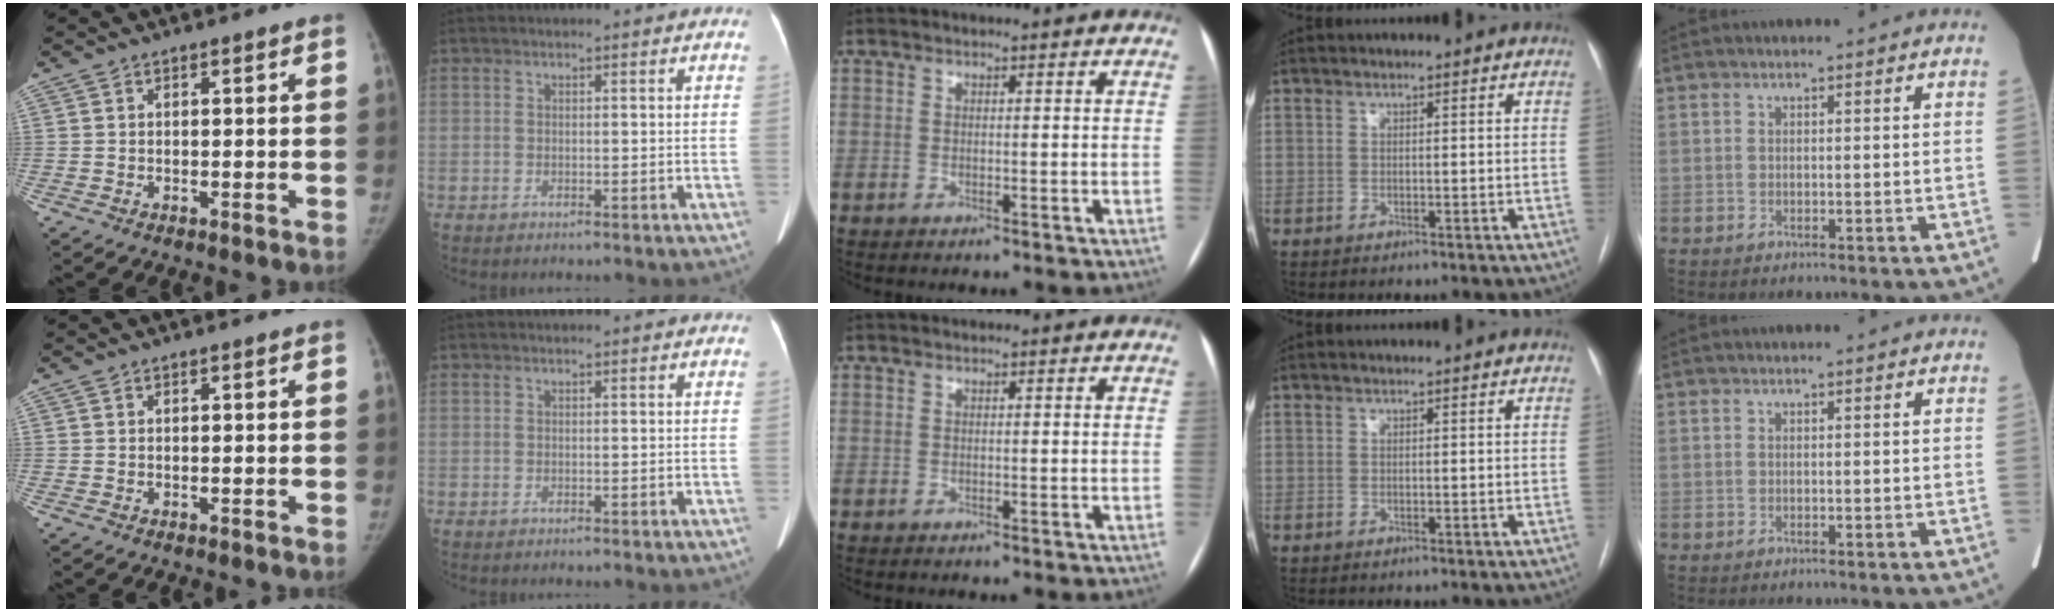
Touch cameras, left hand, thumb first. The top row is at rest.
{}